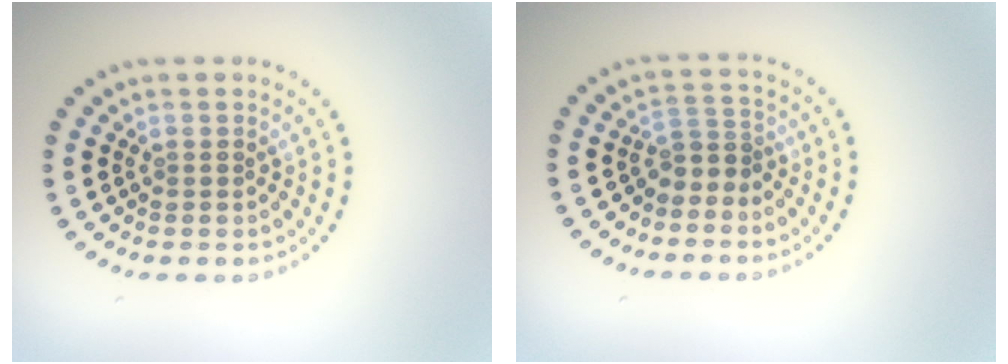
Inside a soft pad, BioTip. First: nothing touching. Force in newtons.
{"total": 2.0, "press": 1.3, "slide": 1.5}